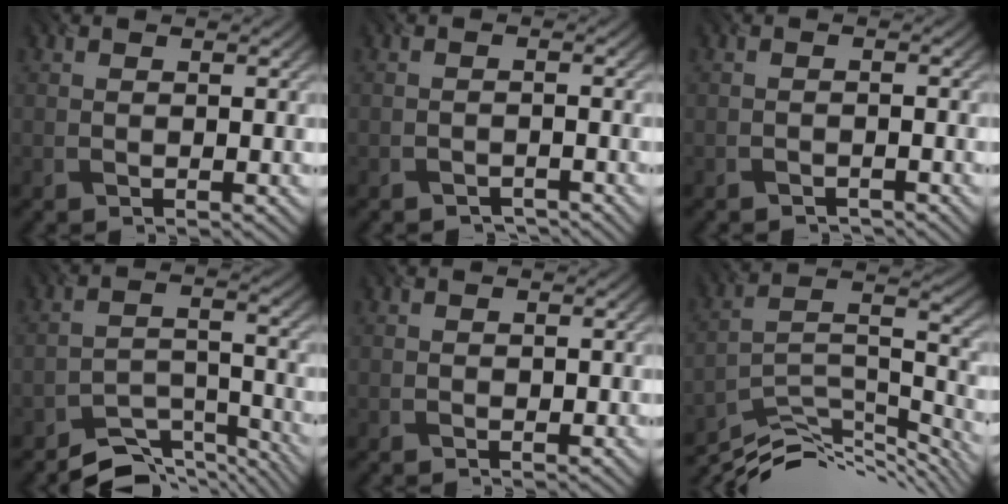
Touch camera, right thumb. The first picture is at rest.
{"total": 1.7, "force": [-1.6, 0.4, 0.4], "torque": [-0.003, 0.003, -0.027]}
{"total": 1.3, "force": [-1.3, 0.2, 0.4], "torque": [-0.005, 0.000, -0.024]}
{"total": 7.7, "force": [-6.9, 2.3, 2.6], "torque": [-0.039, -0.001, -0.123]}
{"total": 0.6, "force": [-0.3, 0.3, 0.3], "torque": [-0.003, -0.002, -0.003]}
{"total": 12.6, "force": [-9.6, 3.6, 7.4], "torque": [-0.141, -0.001, -0.163]}